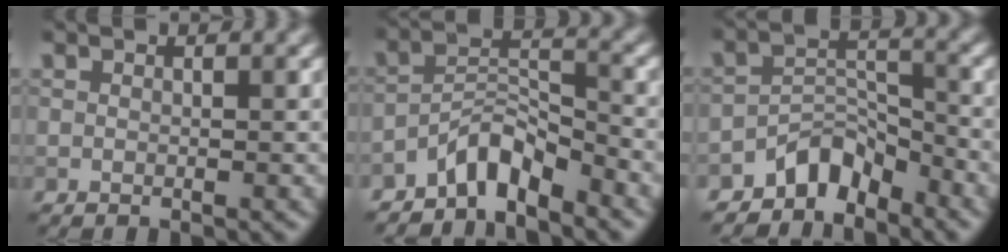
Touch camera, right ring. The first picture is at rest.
{"total": 4.1, "force": [-3.4, 1.2, 2.0], "torque": [-0.028, 0.016, -0.071]}
{"total": 4.1, "force": [-3.4, 1.8, 1.2], "torque": [-0.009, 0.011, -0.068]}